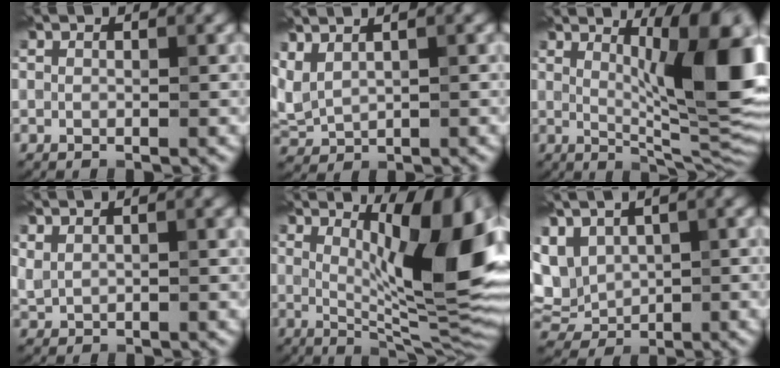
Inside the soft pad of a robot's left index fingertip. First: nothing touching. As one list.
[{"total": 2.2, "force": [1.4, 1.3, 1.2], "torque": [-0.045, 0.010, 0.044]}, {"total": 10.9, "force": [2.8, 2.8, 10.2], "torque": [-0.128, -0.004, 0.058]}, {"total": 1.6, "force": [1.0, 0.9, 0.9], "torque": [-0.033, 0.007, 0.037]}, {"total": 11.9, "force": [3.0, 3.4, 10.9], "torque": [-0.141, -0.002, 0.062]}, {"total": 6.2, "force": [1.7, 4.6, 3.8], "torque": [-0.106, 0.015, 0.045]}]